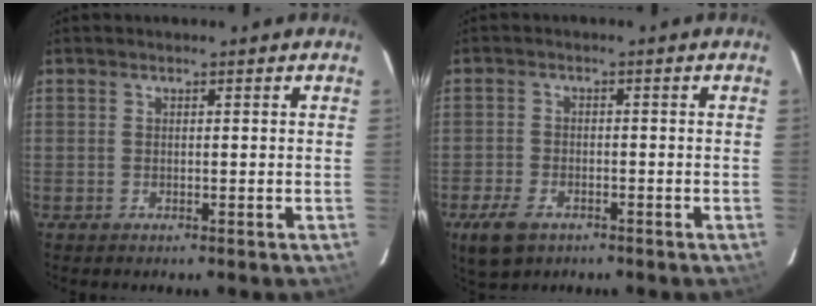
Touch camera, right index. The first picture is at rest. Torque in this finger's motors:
{"motor_torque": [0.40, -0.42, 0.05, 0.02]}